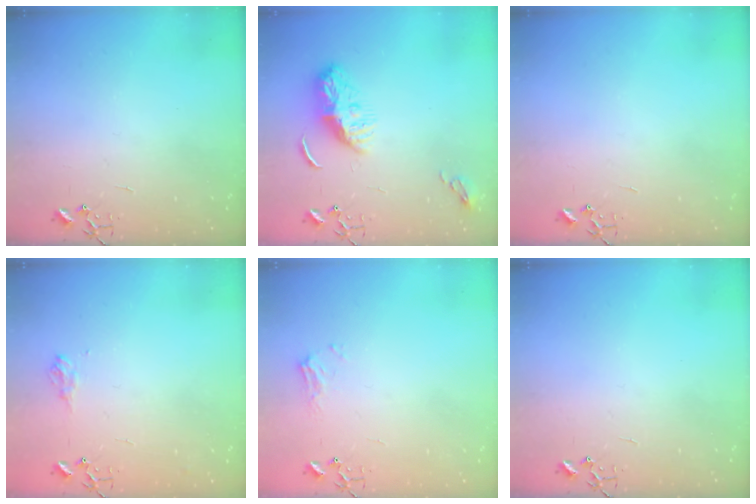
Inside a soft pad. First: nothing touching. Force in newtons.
{"total": 8.5, "press": 8.5, "slide": 0.3}
{"total": 0.0}
{"total": 8.0, "press": 8.0, "slide": 1.0}
{"total": 7.2, "press": 7.2, "slide": 0.8}
{"total": 0.0}